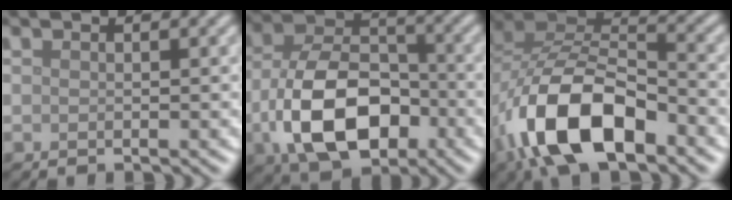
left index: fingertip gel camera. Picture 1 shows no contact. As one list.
[{"total": 10.8, "force": [-3.3, 6.6, 7.8], "torque": [-0.154, -0.006, -0.062]}, {"total": 11.5, "force": [-5.4, 6.0, 8.3], "torque": [-0.164, 0.002, -0.102]}]